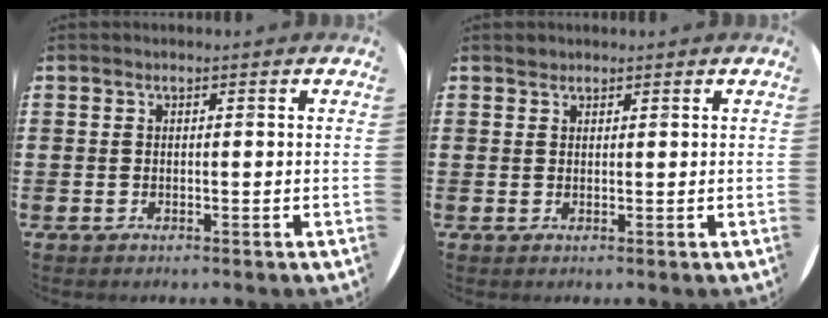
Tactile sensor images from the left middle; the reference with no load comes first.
{"total": 0.8, "force": [0.7, 0.3, -0.1], "torque": [0.001, 0.002, 0.015]}